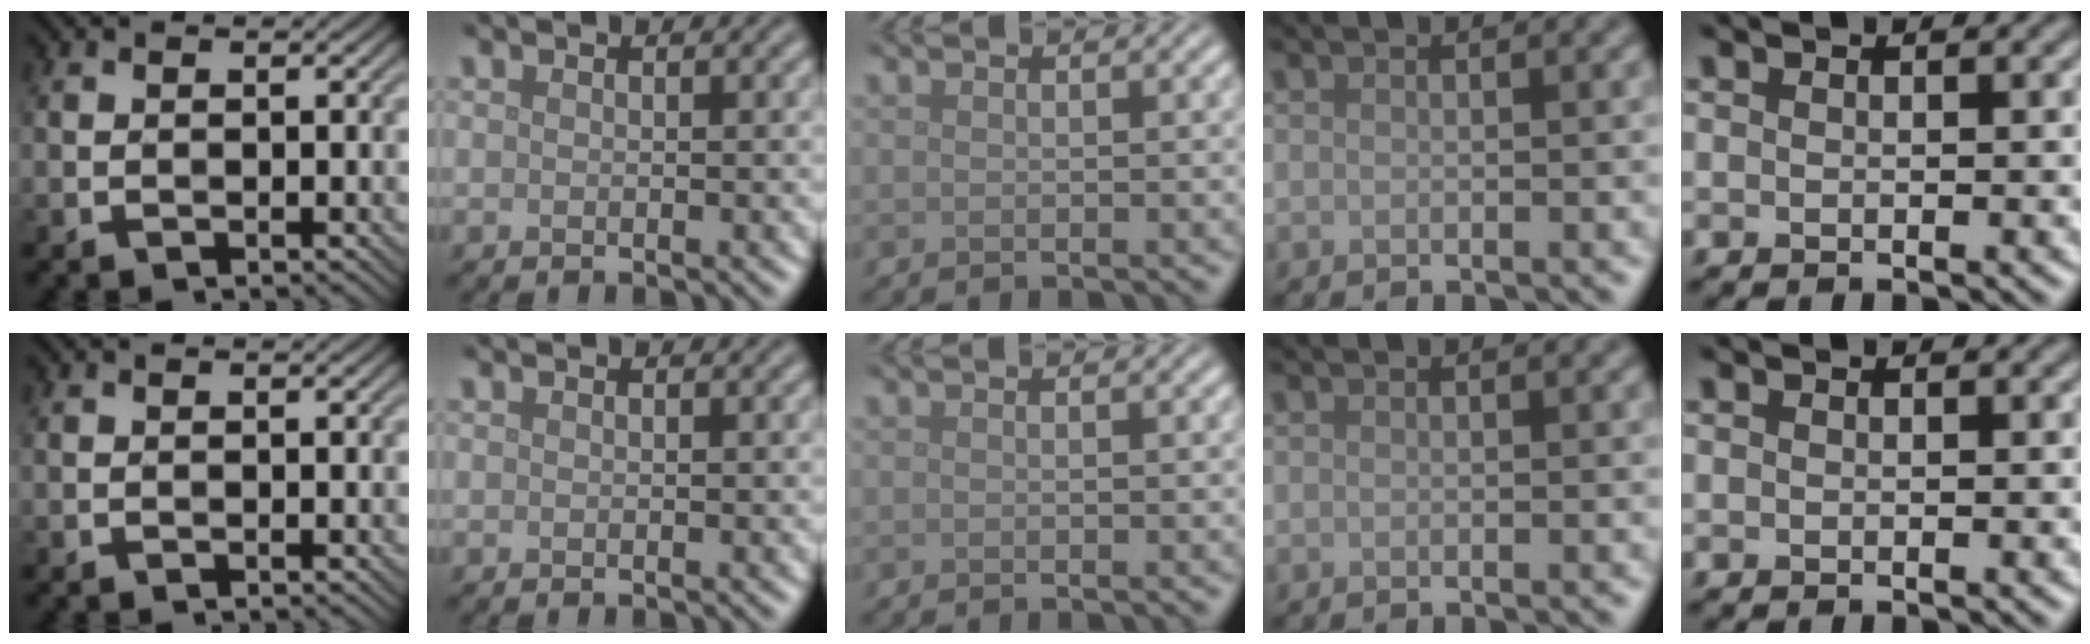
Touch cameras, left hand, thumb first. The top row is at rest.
{}